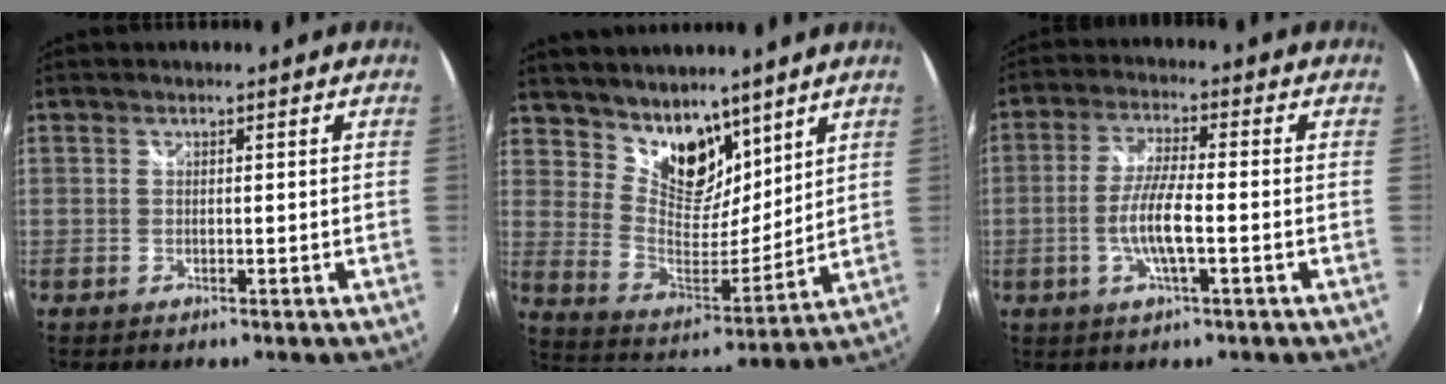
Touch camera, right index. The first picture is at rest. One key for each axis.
{"total": 13.0, "fx": 9.5, "fy": 7.1, "fz": 5.5, "tx": -0.100, "ty": 0.001, "tz": 0.179}
{"total": 7.4, "fx": -2.0, "fy": 1.1, "fz": 7.1, "tx": -0.142, "ty": -0.002, "tz": -0.040}